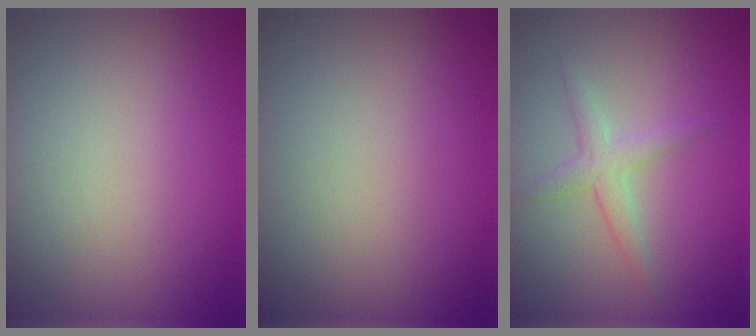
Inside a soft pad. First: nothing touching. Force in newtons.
{"total": 0.0}
{"total": 2.2, "press": 2.2, "slide": 0.0}